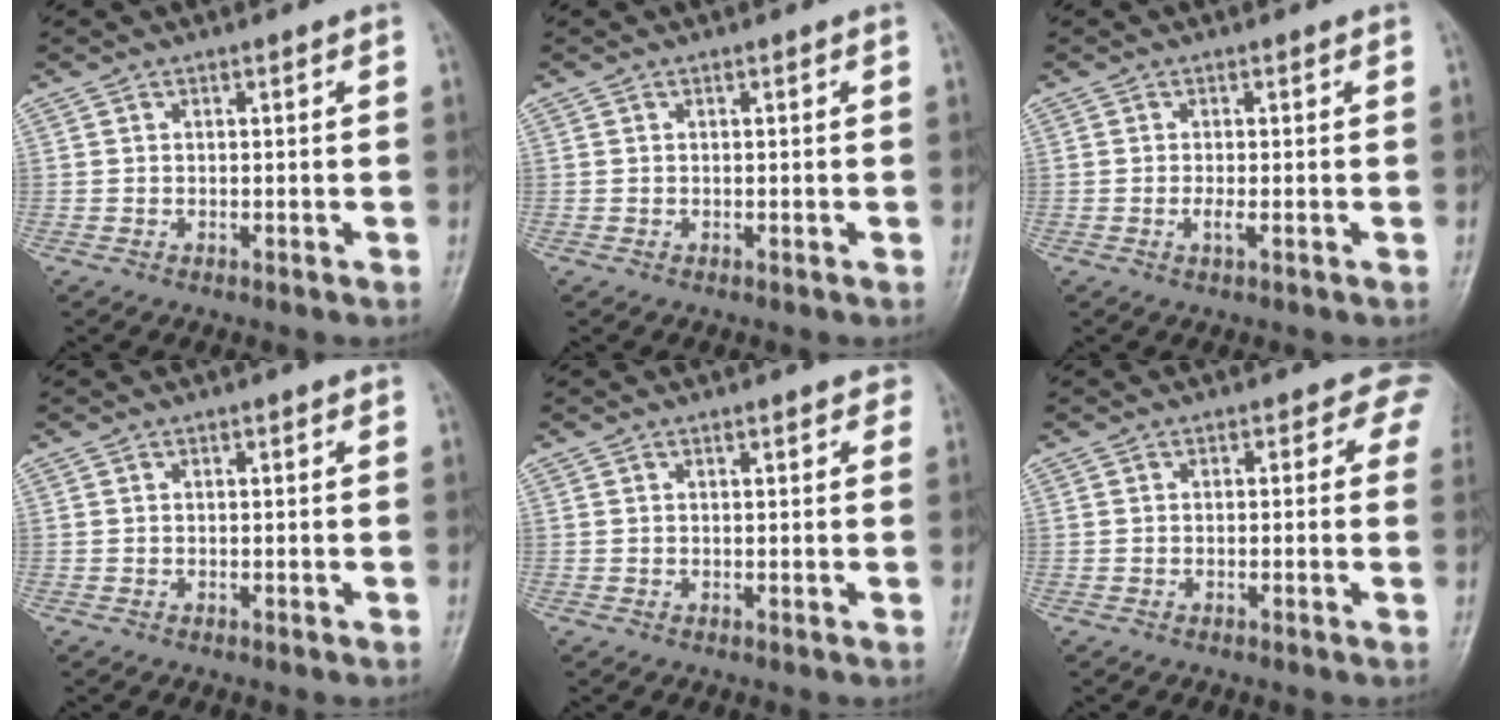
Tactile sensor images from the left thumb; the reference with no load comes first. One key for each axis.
{"total": 0.0}
{"total": 1.3, "fx": -0.3, "fy": 0.2, "fz": 1.3, "tx": -0.026, "ty": -0.004, "tz": -0.006}
{"total": 0.0}
{"total": 1.7, "fx": 1.2, "fy": 0.8, "fz": 0.9, "tx": 0.000, "ty": -0.002, "tz": 0.010}
{"total": 2.9, "fx": 1.2, "fy": 2.2, "fz": 1.3, "tx": 0.019, "ty": -0.001, "tz": -0.009}